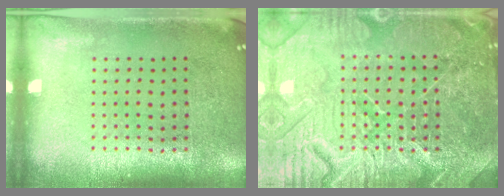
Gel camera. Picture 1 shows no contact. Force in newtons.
{"total": 7.9, "press": 7.8, "slide": 1.1}